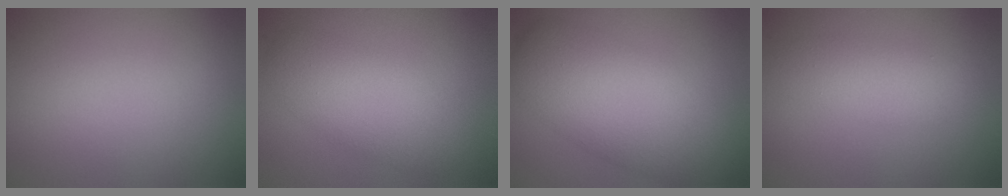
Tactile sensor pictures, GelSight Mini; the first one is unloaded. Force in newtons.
{"total": 4.7, "press": 4.7, "slide": 0.3}
{"total": 8.1, "press": 8.1, "slide": 0.4}
{"total": 2.8, "press": 2.8, "slide": 0.1}